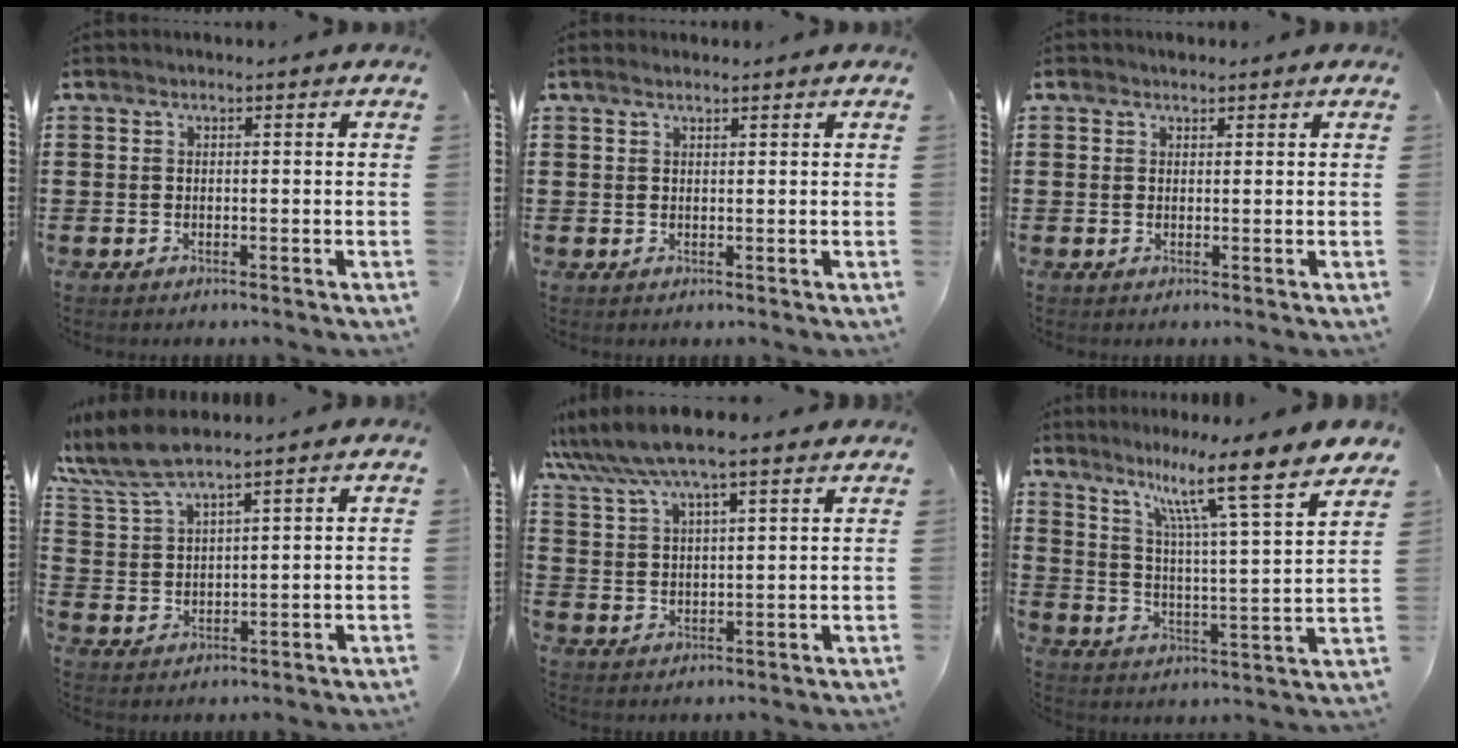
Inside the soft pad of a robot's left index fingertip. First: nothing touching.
{"total": 0.9, "force": [0.8, 0.3, 0.3], "torque": [-0.008, 0.002, 0.015]}
{"total": 1.3, "force": [1.0, 0.8, 0.3], "torque": [-0.001, 0.002, 0.017]}
{"total": 6.5, "force": [5.5, 1.3, 3.2], "torque": [-0.083, -0.014, 0.099]}
{"total": 7.5, "force": [6.3, 1.1, 3.8], "torque": [-0.094, -0.018, 0.111]}
{"total": 11.0, "force": [8.5, -0.4, 6.9], "torque": [-0.139, -0.062, 0.129]}